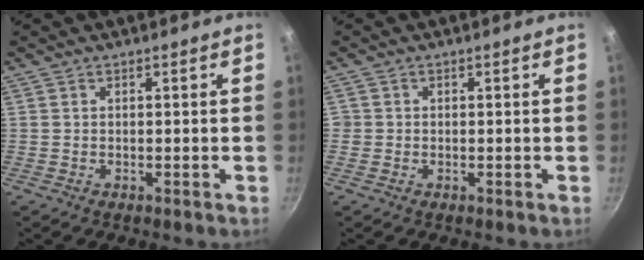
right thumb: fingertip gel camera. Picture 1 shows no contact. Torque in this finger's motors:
{"motor_torque": [0.14, 0.08, 0.50, 0.10, 0.00]}